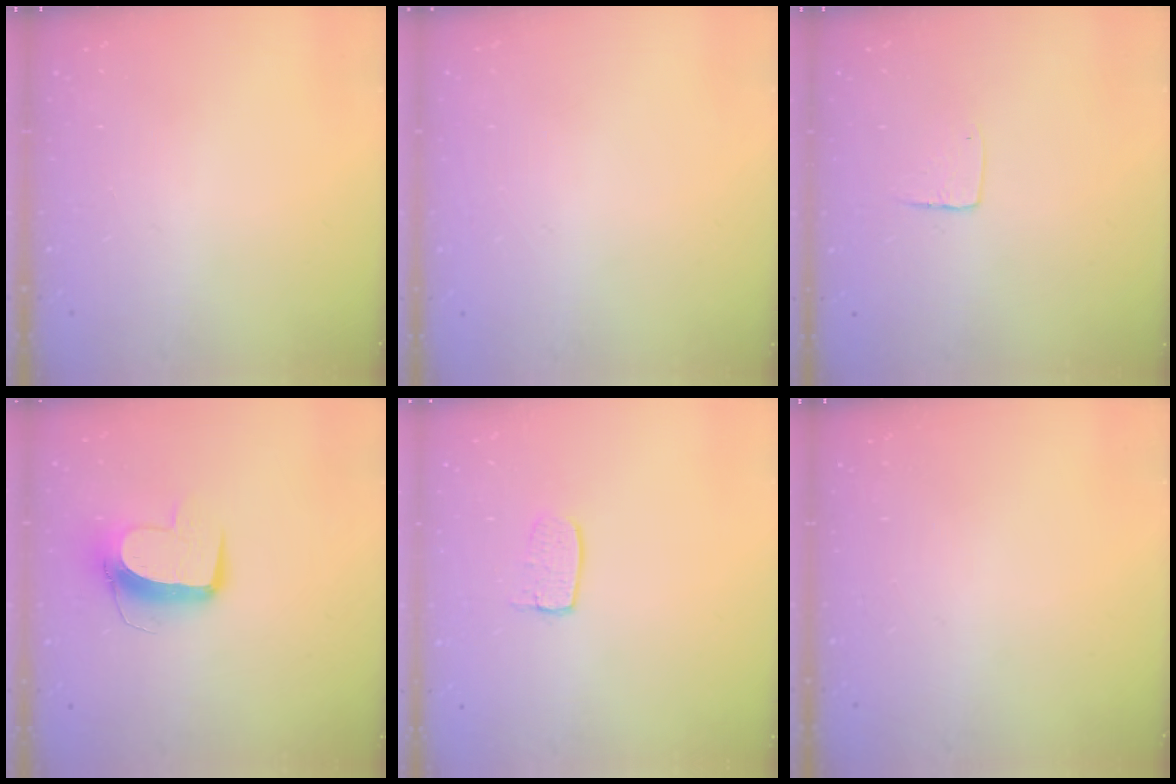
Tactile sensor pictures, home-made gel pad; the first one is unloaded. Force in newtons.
{"total": 0.0}
{"total": 5.3, "press": 5.3, "slide": 0.4}
{"total": 10.4, "press": 10.3, "slide": 1.0}
{"total": 5.6, "press": 5.6, "slide": 0.4}
{"total": 0.0}